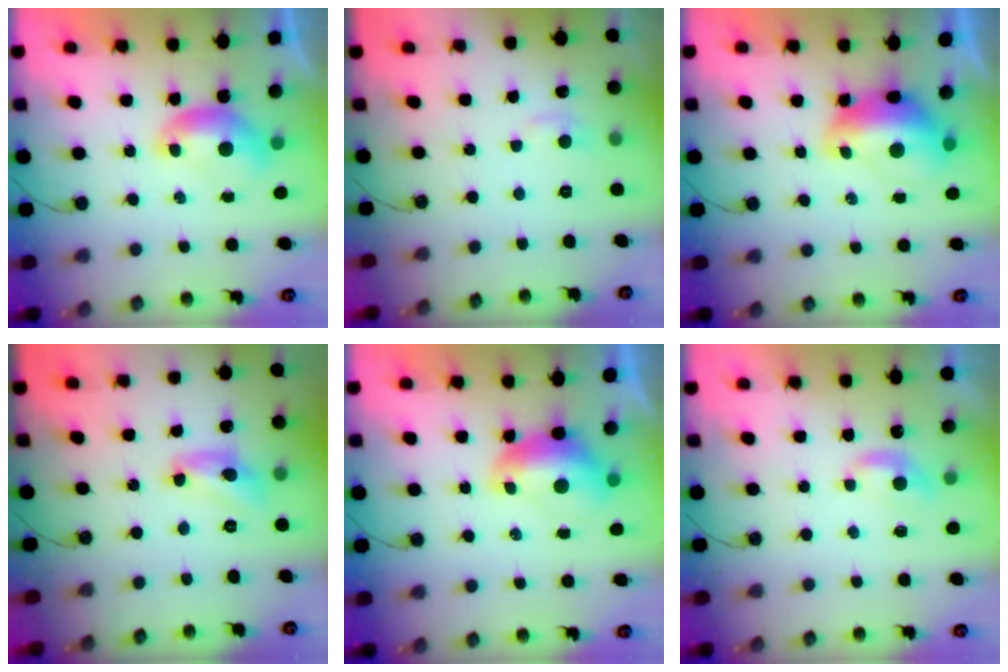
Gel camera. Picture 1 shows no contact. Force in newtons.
{"total": 1.3, "press": 1.1, "slide": 0.7}
{"total": 3.1, "press": 3.0, "slide": 0.7}
{"total": 8.8, "press": 8.8, "slide": 0.4}
{"total": 1.3, "press": 1.2, "slide": 0.6}
{"total": 1.2, "press": 1.2, "slide": 0.4}